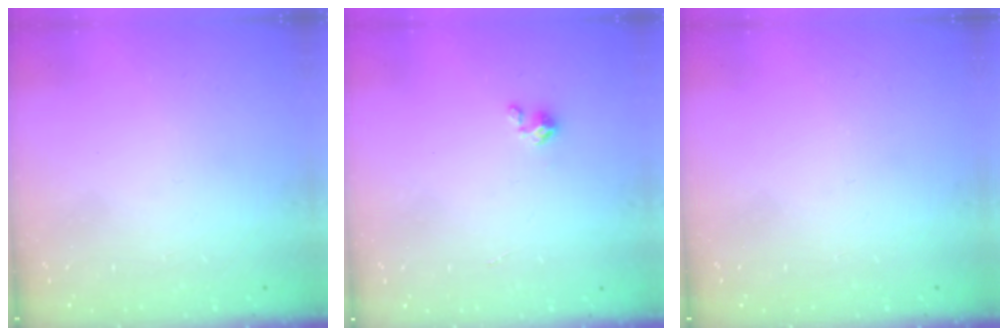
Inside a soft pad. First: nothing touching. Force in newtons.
{"total": 1.6, "press": 1.6, "slide": 0.4}
{"total": 0.0}